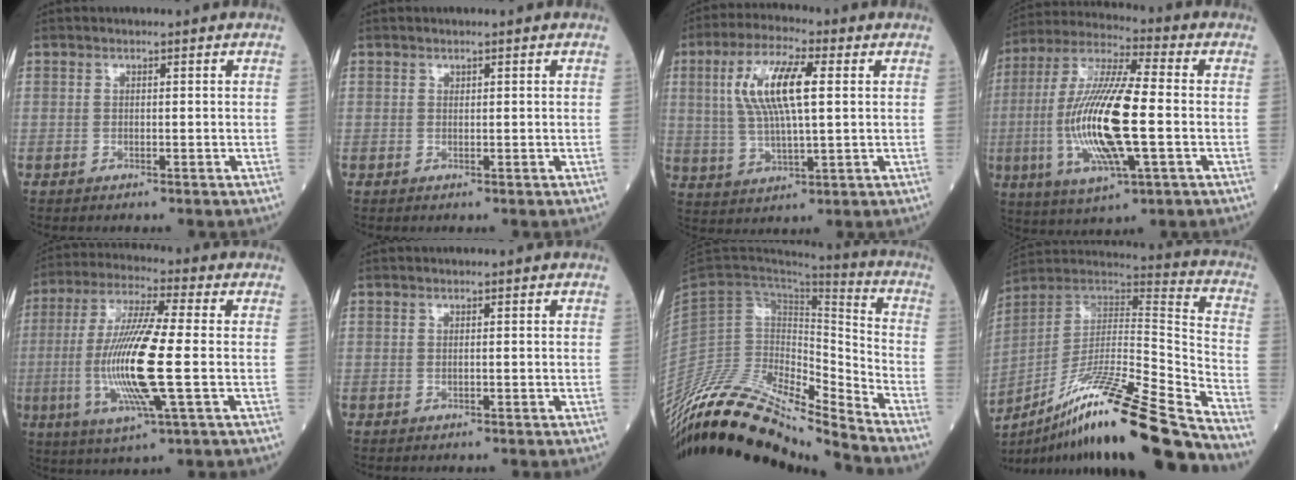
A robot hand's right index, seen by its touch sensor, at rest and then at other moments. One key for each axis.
{"total": 0.0}
{"total": 11.3, "fx": 2.6, "fy": 2.6, "fz": 10.7, "tx": -0.225, "ty": 0.011, "tz": 0.049}
{"total": 18.2, "fx": -2.6, "fy": 2.9, "fz": 17.8, "tx": -0.374, "ty": -0.010, "tz": -0.047}
{"total": 14.9, "fx": -2.0, "fy": 0.9, "fz": 14.8, "tx": -0.306, "ty": -0.012, "tz": -0.043}
{"total": 0.0}
{"total": 20.4, "fx": -19.0, "fy": 1.7, "fz": 7.2, "tx": -0.140, "ty": 0.042, "tz": -0.333}
{"total": 26.6, "fx": -19.6, "fy": 1.0, "fz": 17.9, "tx": -0.274, "ty": -0.009, "tz": -0.338}